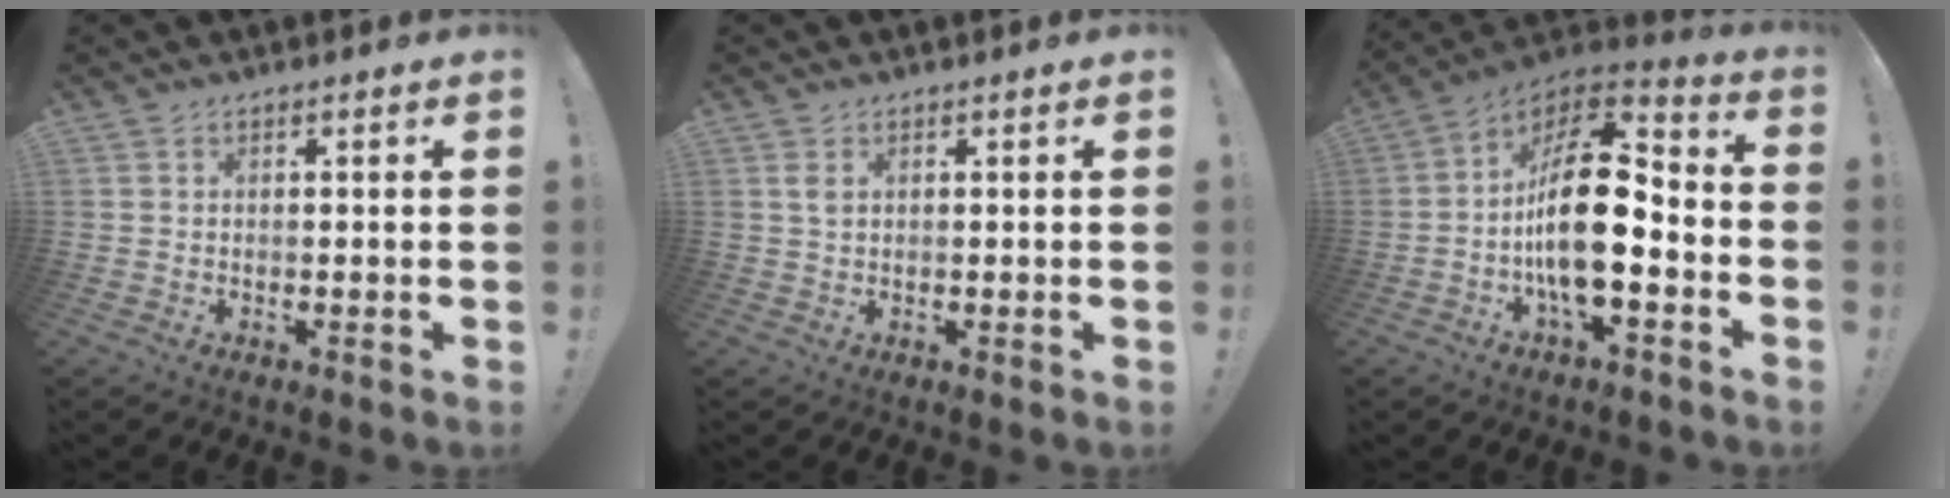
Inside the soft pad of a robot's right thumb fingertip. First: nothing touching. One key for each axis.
{"total": 1.7, "fx": 0.8, "fy": 0.9, "fz": 1.2, "tx": -0.024, "ty": 0.004, "tz": 0.012}
{"total": 20.6, "fx": -2.7, "fy": 8.9, "fz": 18.4, "tx": -0.326, "ty": 0.020, "tz": -0.042}